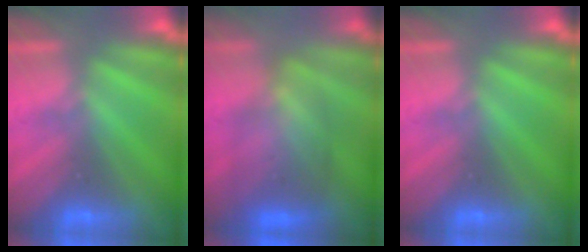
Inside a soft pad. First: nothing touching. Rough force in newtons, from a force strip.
{"total": 3.5}
{"total": 0.0}